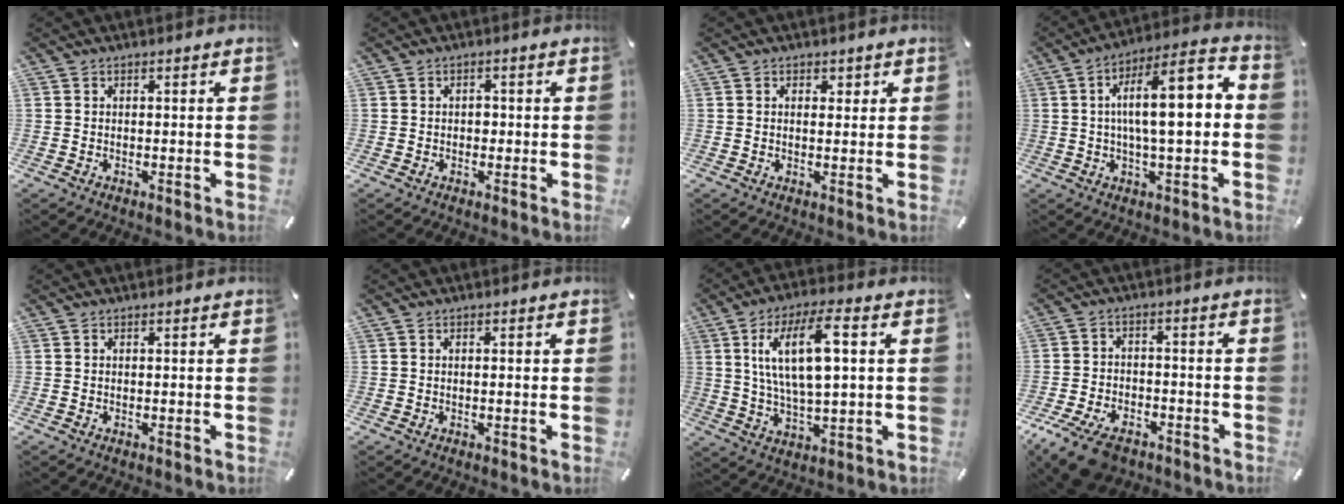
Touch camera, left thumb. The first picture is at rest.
{"total": 1.4, "force": [-0.2, 1.1, 0.8], "torque": [-0.016, 0.005, -0.006]}
{"total": 1.5, "force": [0.4, 1.2, 0.7], "torque": [0.000, 0.000, 0.002]}
{"total": 14.8, "force": [0.9, 4.7, 13.9], "torque": [-0.205, -0.004, 0.011]}
{"total": 0.0}
{"total": 0.6, "force": [-0.1, 0.0, 0.6], "torque": [-0.011, -0.002, -0.001]}
{"total": 14.4, "force": [3.9, 5.4, 12.8], "torque": [-0.253, 0.006, 0.065]}
{"total": 9.4, "force": [-6.3, 5.0, 5.0], "torque": [-0.103, 0.028, -0.114]}